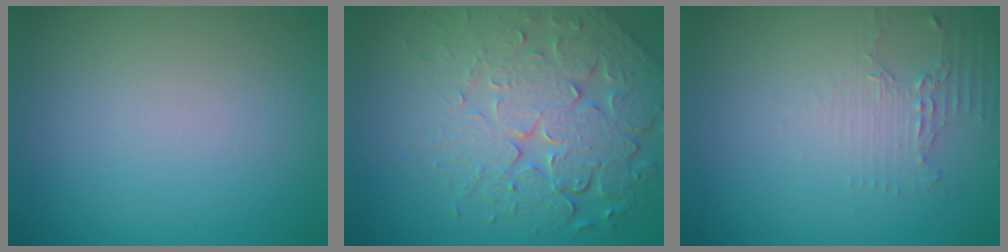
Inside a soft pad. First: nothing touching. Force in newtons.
{"total": 7.8, "press": 5.7, "slide": 5.4}
{"total": 2.0, "press": 1.5, "slide": 1.3}